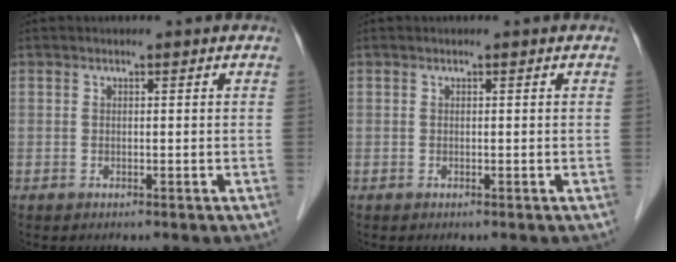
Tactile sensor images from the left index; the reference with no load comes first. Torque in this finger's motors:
{"motor_torque": [0.01, 0.01, -0.01, 0.00]}